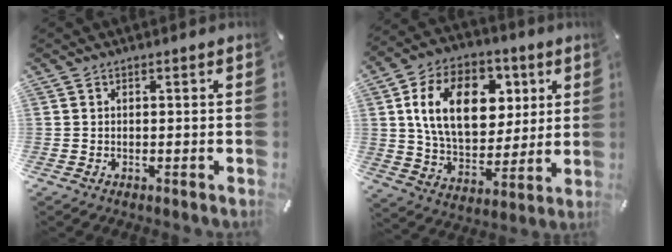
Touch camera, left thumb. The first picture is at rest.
{"total": 19.5, "force": [5.9, 13.6, 12.7], "torque": [-0.220, 0.001, 0.104]}